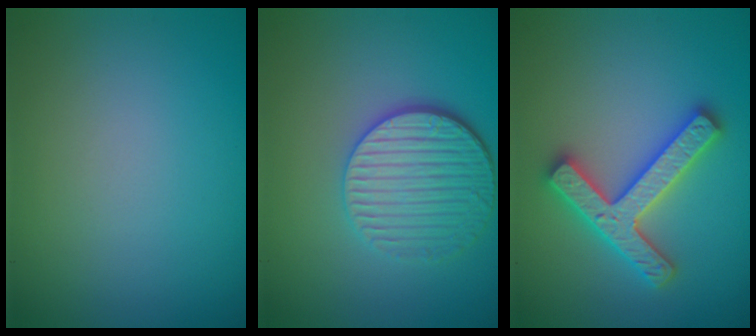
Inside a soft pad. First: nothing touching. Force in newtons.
{"total": 4.8, "press": 3.9, "slide": 2.8}
{"total": 4.7, "press": 4.6, "slide": 0.8}